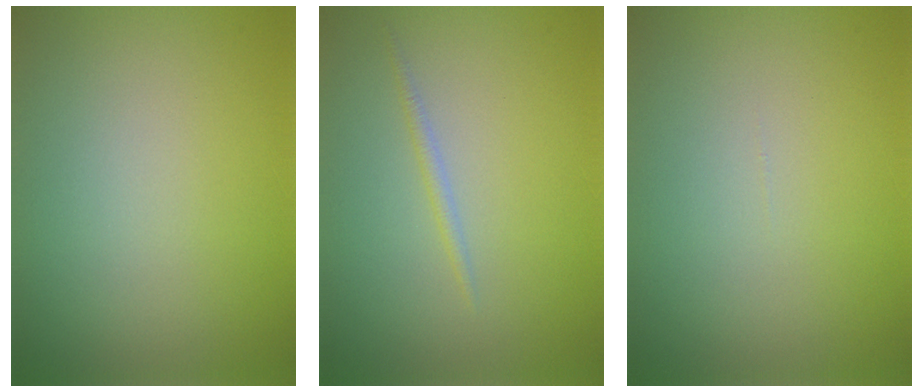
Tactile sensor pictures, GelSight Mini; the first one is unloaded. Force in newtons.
{"total": 0.8, "press": 0.8, "slide": 0.0}
{"total": 0.0}